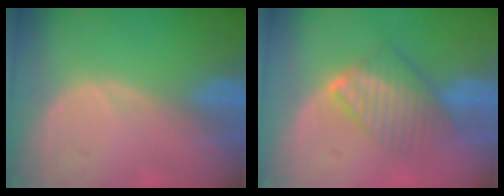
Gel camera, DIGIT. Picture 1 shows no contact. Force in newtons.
{"total": 6.5, "press": 6.5, "slide": 1.0}